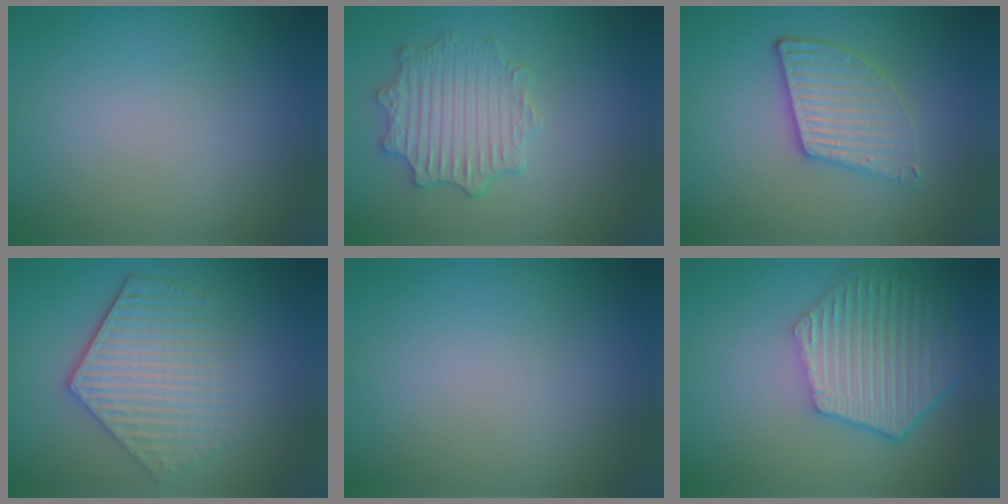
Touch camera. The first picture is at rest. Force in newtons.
{"total": 3.7, "press": 3.5, "slide": 1.4}
{"total": 3.7, "press": 3.2, "slide": 2.0}
{"total": 5.5, "press": 4.2, "slide": 3.6}
{"total": 0.0}
{"total": 6.6, "press": 5.1, "slide": 4.2}